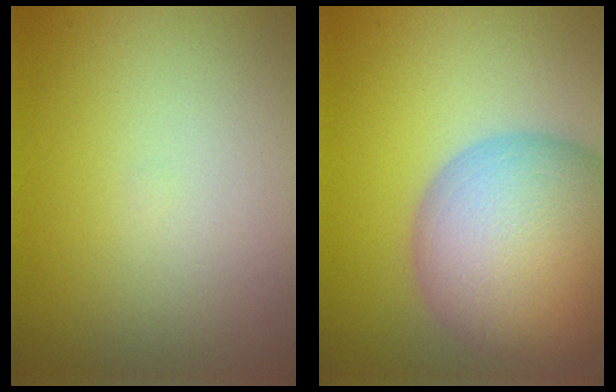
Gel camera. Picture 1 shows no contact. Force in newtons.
{"total": 13.3, "press": 13.2, "slide": 0.9}